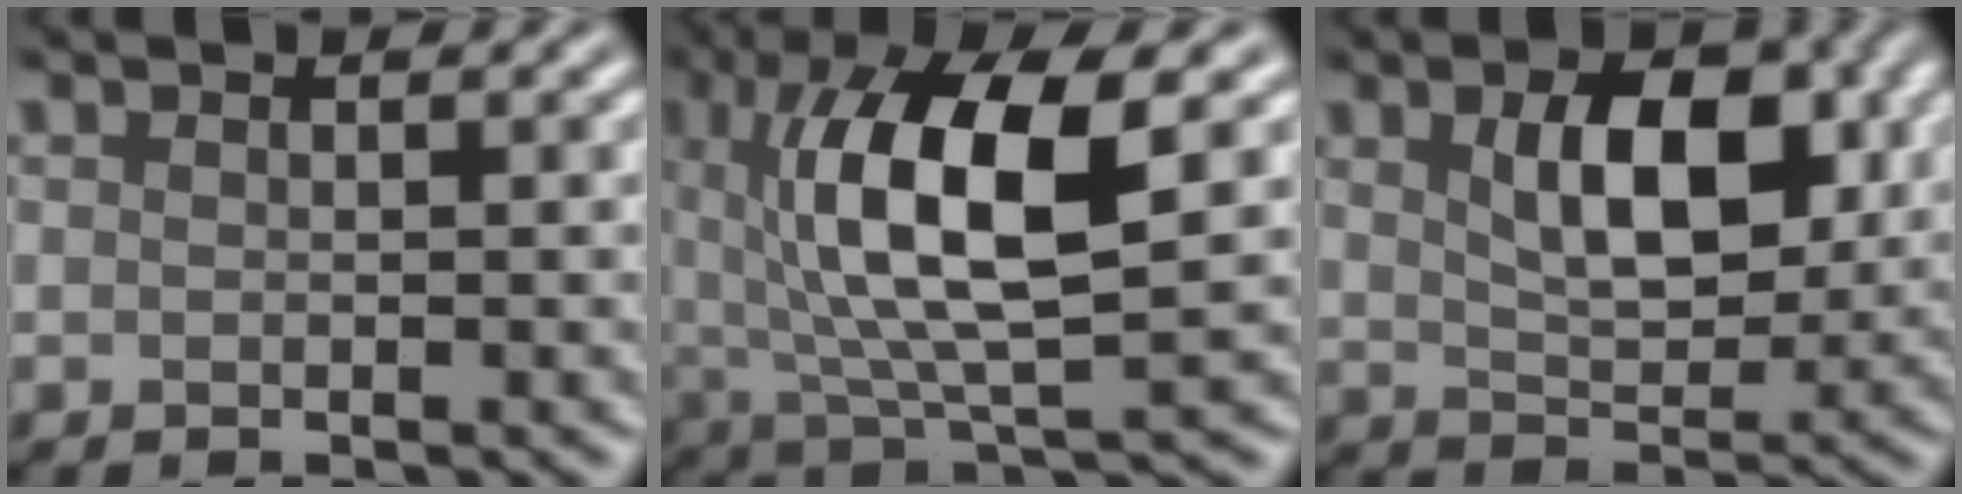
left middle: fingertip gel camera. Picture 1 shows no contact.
{"total": 7.3, "force": [0.5, 1.3, 7.2], "torque": [-0.161, -0.025, 0.055]}
{"total": 3.3, "force": [0.7, 1.0, 3.0], "torque": [-0.077, -0.024, 0.051]}